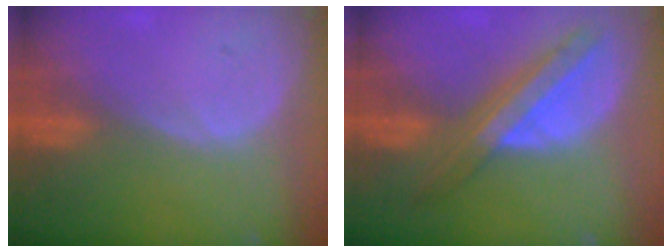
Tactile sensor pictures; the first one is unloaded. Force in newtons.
{"total": 8.5, "press": 7.3, "slide": 4.4}